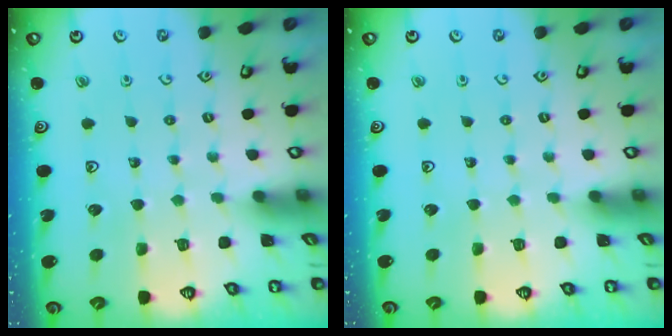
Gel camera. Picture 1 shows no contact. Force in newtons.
{"total": 0.0}